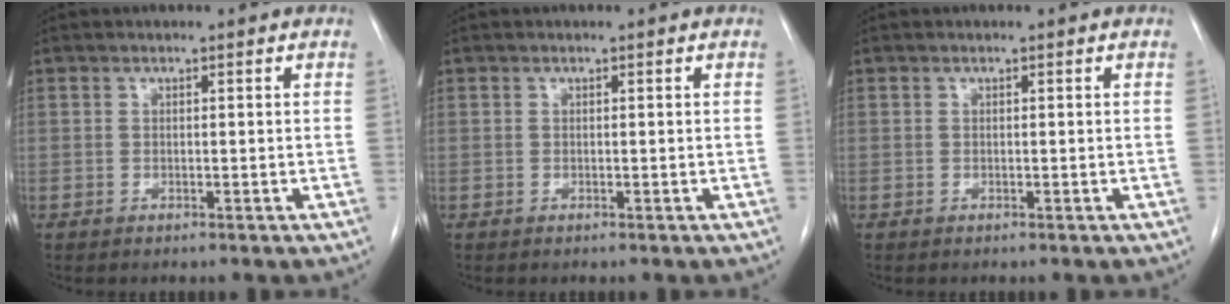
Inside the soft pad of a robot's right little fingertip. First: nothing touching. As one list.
[{"total": 0.0}, {"total": 0.0}]